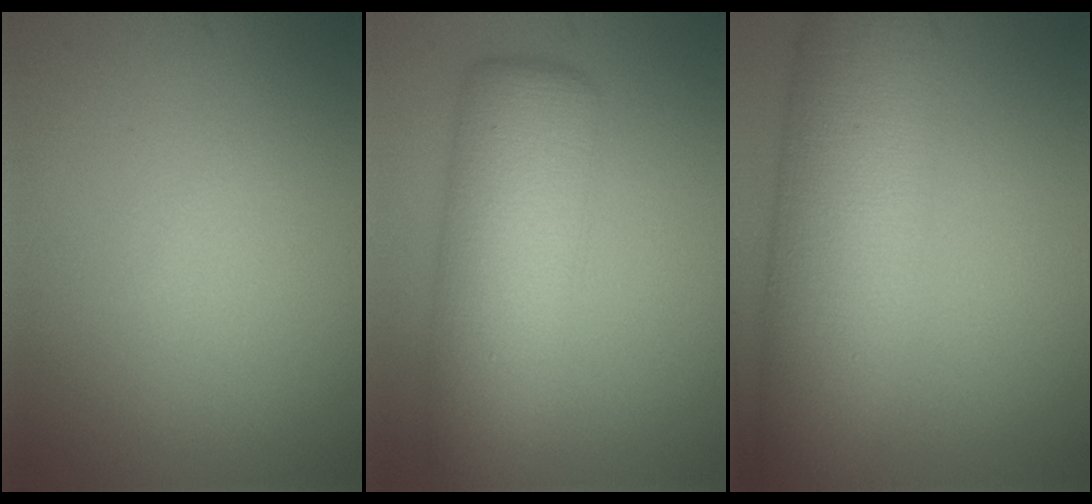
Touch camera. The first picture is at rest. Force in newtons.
{"total": 6.7, "press": 6.7, "slide": 0.1}
{"total": 10.7, "press": 10.7, "slide": 0.3}